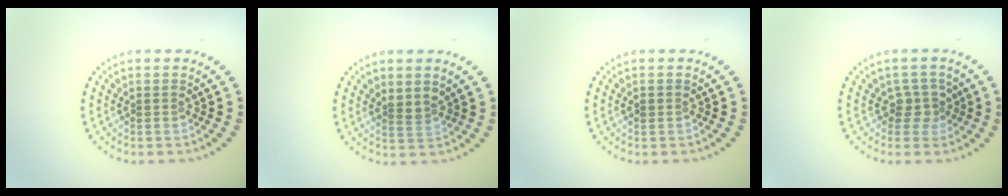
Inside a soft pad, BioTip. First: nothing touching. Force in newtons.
{"total": 1.6, "press": 1.3, "slide": 1.0}
{"total": 0.8, "press": 0.8, "slide": 0.2}
{"total": 1.8, "press": 1.4, "slide": 1.1}